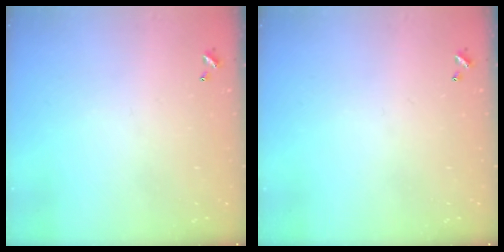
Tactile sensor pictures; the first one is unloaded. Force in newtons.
{"total": 0.0}